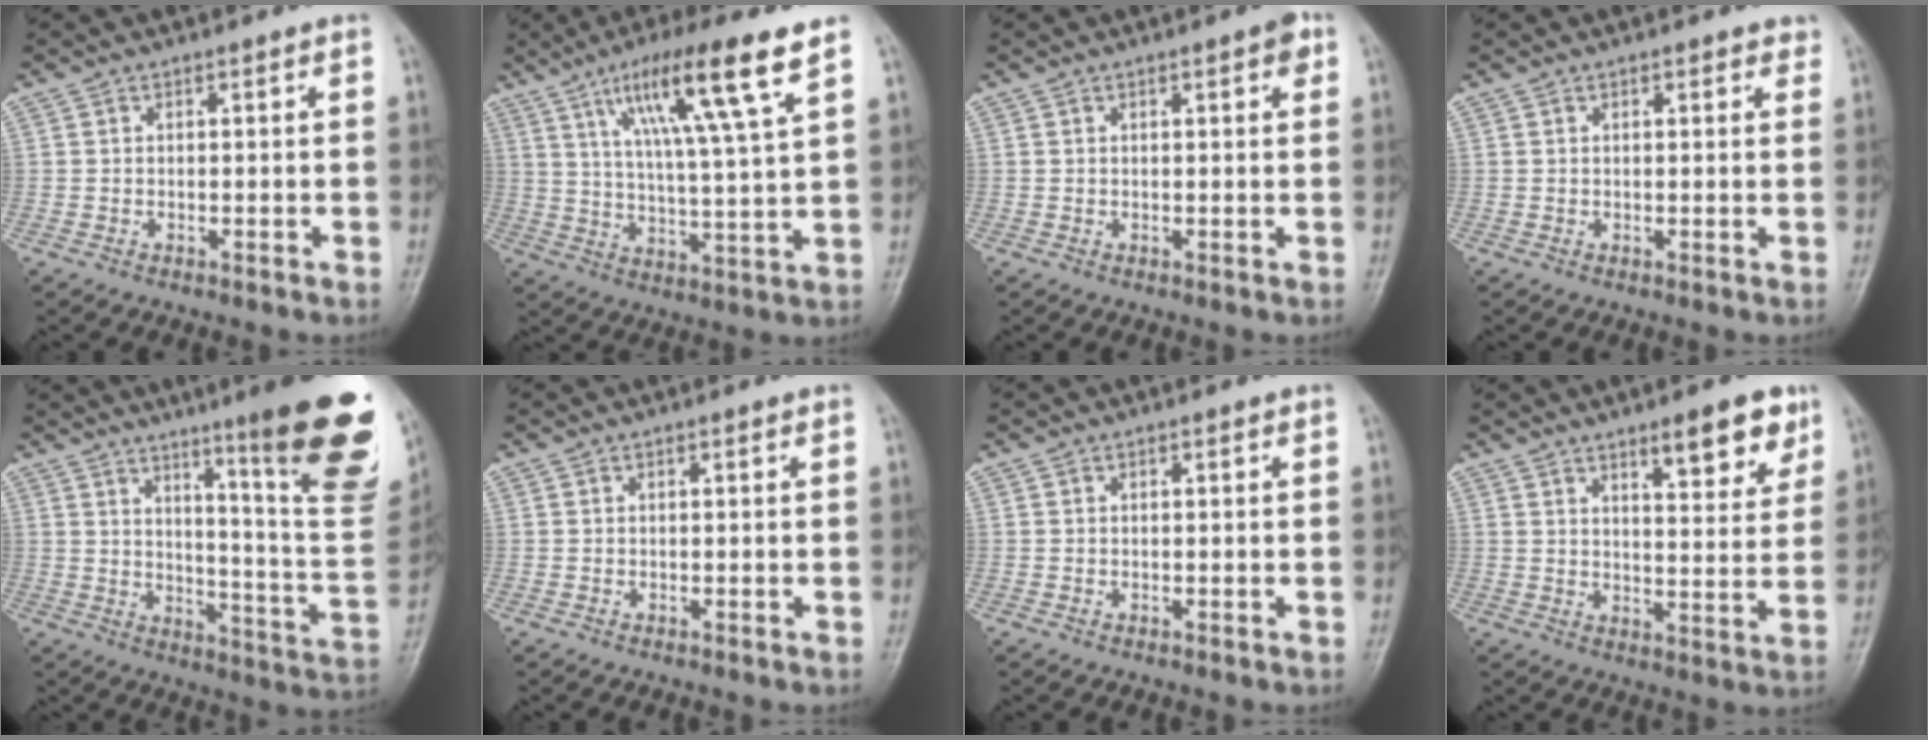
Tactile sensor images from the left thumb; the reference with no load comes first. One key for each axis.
{"total": 15.4, "fx": 8.2, "fy": 1.2, "fz": 13.0, "tx": -0.228, "ty": -0.026, "tz": 0.141}
{"total": 2.3, "fx": 1.1, "fy": 0.6, "fz": 1.9, "tx": -0.020, "ty": 0.000, "tz": 0.011}
{"total": 1.7, "fx": 1.2, "fy": 0.8, "fz": 1.0, "tx": -0.002, "ty": -0.003, "tz": 0.009}
{"total": 23.5, "fx": 13.3, "fy": 3.0, "fz": 19.1, "tx": -0.223, "ty": -0.077, "tz": 0.187}
{"total": 0.0}
{"total": 0.0}
{"total": 10.0, "fx": 6.3, "fy": 3.2, "fz": 7.1, "tx": -0.076, "ty": -0.036, "tz": 0.091}